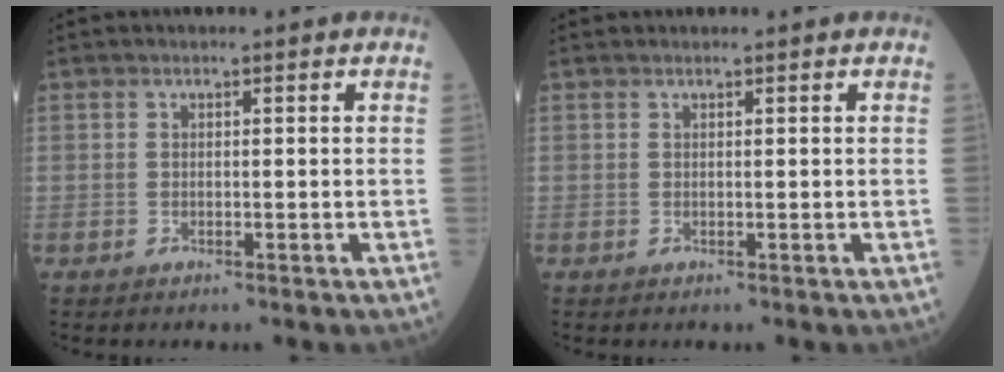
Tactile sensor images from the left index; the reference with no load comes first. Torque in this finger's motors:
{"motor_torque": [0.13, -0.30, -0.05, 0.00]}